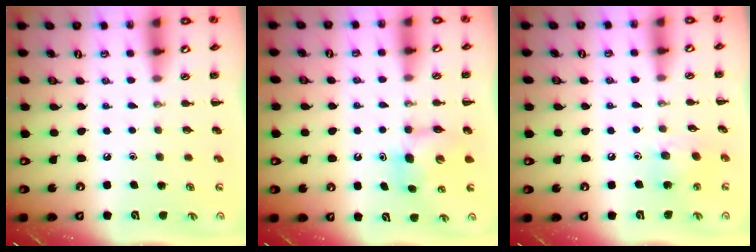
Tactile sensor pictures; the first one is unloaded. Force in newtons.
{"total": 7.5, "press": 7.5, "slide": 0.5}
{"total": 6.6, "press": 6.6, "slide": 0.7}